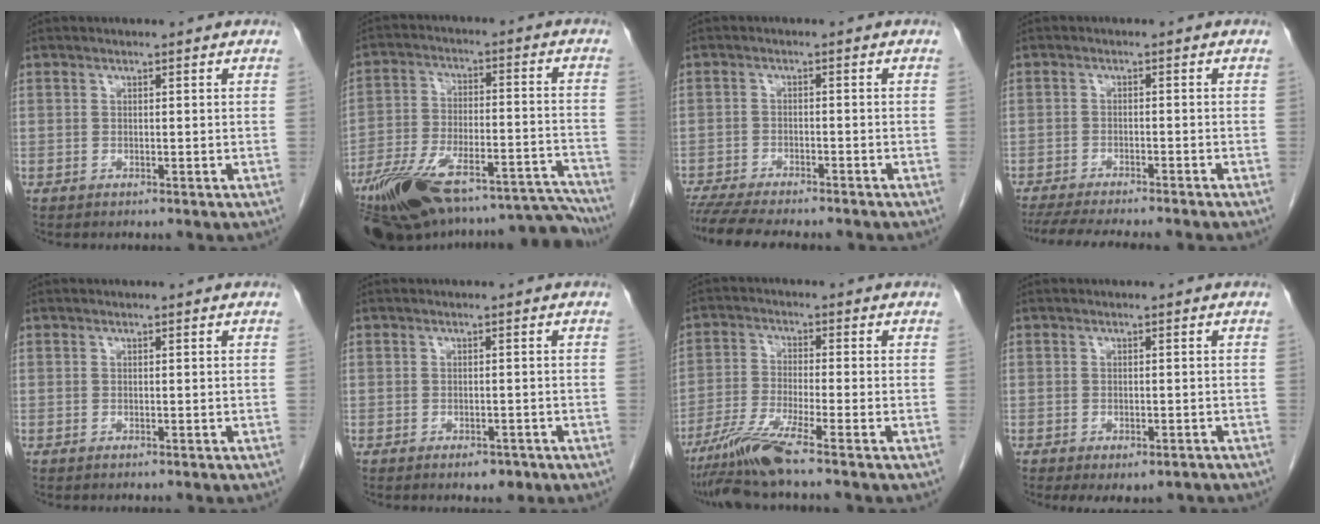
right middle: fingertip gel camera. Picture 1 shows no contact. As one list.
[{"total": 26.8, "force": [-23.1, 4.7, 12.7], "torque": [-0.173, 0.013, -0.344]}, {"total": 12.4, "force": [-10.8, 2.2, 5.7], "torque": [-0.087, -0.012, -0.157]}, {"total": 12.0, "force": [-10.5, 0.8, 5.7], "torque": [-0.075, -0.015, -0.152]}, {"total": 0.0}, {"total": 2.2, "force": [-1.4, 1.1, 1.4], "torque": [-0.016, 0.001, -0.013]}, {"total": 7.5, "force": [-5.7, -1.5, 4.6], "torque": [-0.095, -0.031, -0.112]}, {"total": 4.6, "force": [-3.2, 2.2, 2.5], "torque": [-0.026, -0.004, -0.042]}]